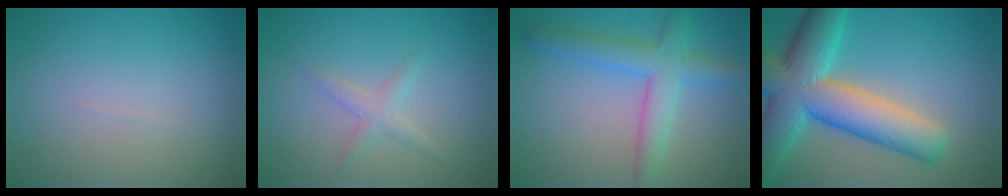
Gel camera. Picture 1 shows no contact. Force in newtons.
{"total": 1.5, "press": 1.5, "slide": 0.1}
{"total": 4.6, "press": 4.6, "slide": 0.2}
{"total": 10.7, "press": 10.7, "slide": 0.6}